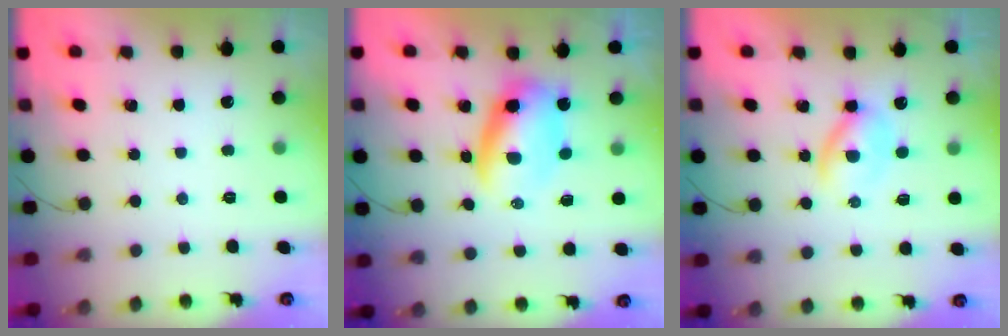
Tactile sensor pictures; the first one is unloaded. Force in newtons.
{"total": 6.2, "press": 6.0, "slide": 1.6}
{"total": 2.8, "press": 2.8, "slide": 0.5}